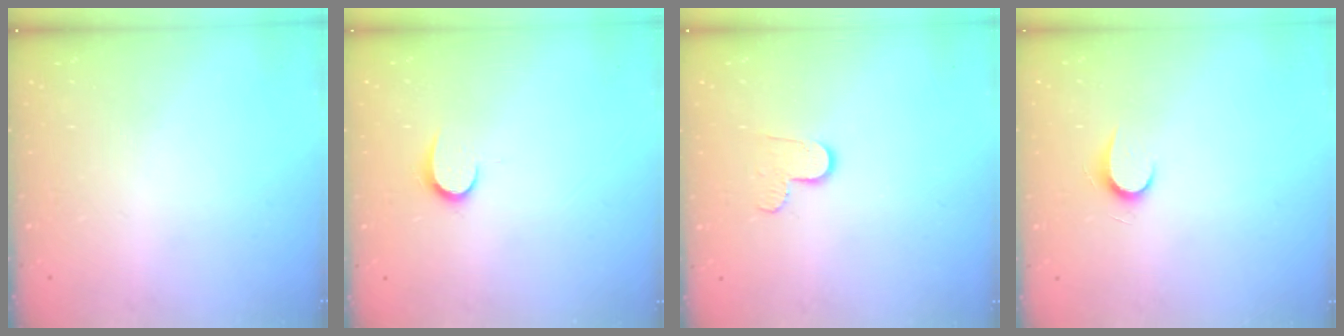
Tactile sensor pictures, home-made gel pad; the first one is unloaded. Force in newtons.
{"total": 6.8, "press": 6.8, "slide": 0.5}
{"total": 6.7, "press": 6.6, "slide": 0.4}
{"total": 5.9, "press": 5.9, "slide": 0.6}